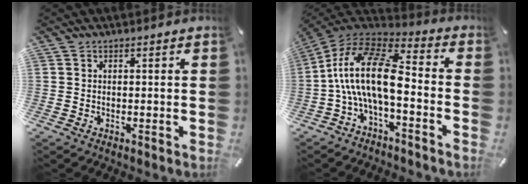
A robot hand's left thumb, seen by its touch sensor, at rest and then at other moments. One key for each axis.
{"total": 19.0, "fx": -2.1, "fy": 8.6, "fz": 16.8, "tx": -0.348, "ty": 0.013, "tz": -0.038}